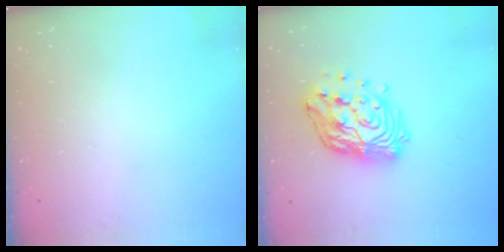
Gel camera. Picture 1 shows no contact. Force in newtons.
{"total": 17.1, "press": 17.0, "slide": 1.9}